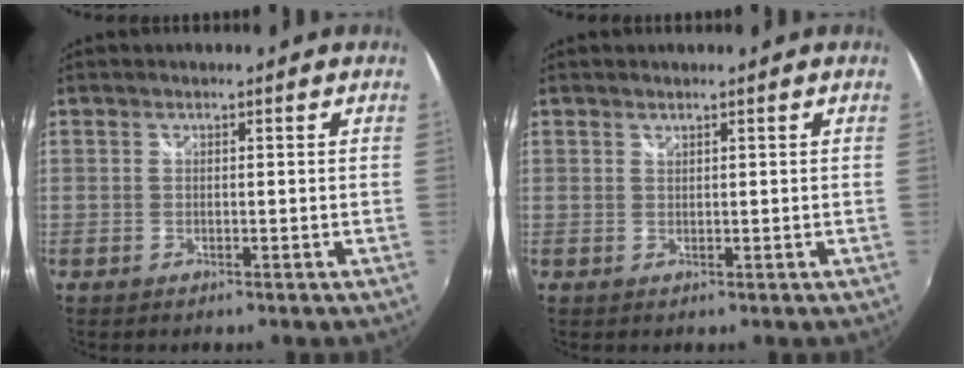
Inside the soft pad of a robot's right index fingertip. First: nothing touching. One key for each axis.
{"total": 0.5, "fx": 0.5, "fy": 0.0, "fz": 0.1, "tx": 0.001, "ty": 0.001, "tz": 0.010}